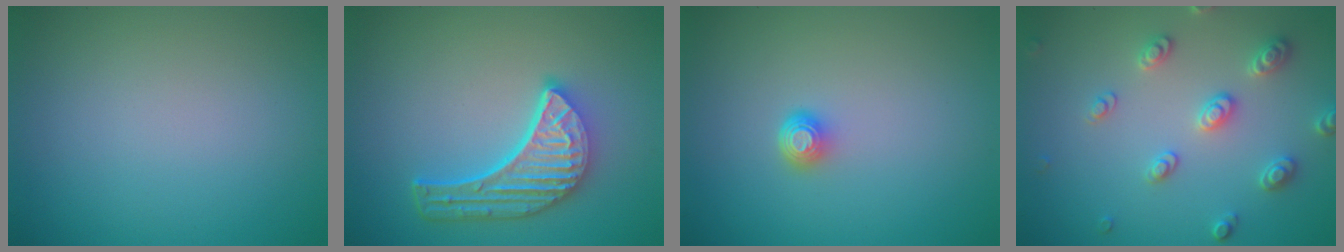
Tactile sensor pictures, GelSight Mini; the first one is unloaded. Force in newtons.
{"total": 6.0, "press": 4.6, "slide": 3.9}
{"total": 1.5, "press": 1.1, "slide": 1.1}
{"total": 3.2, "press": 3.0, "slide": 0.9}